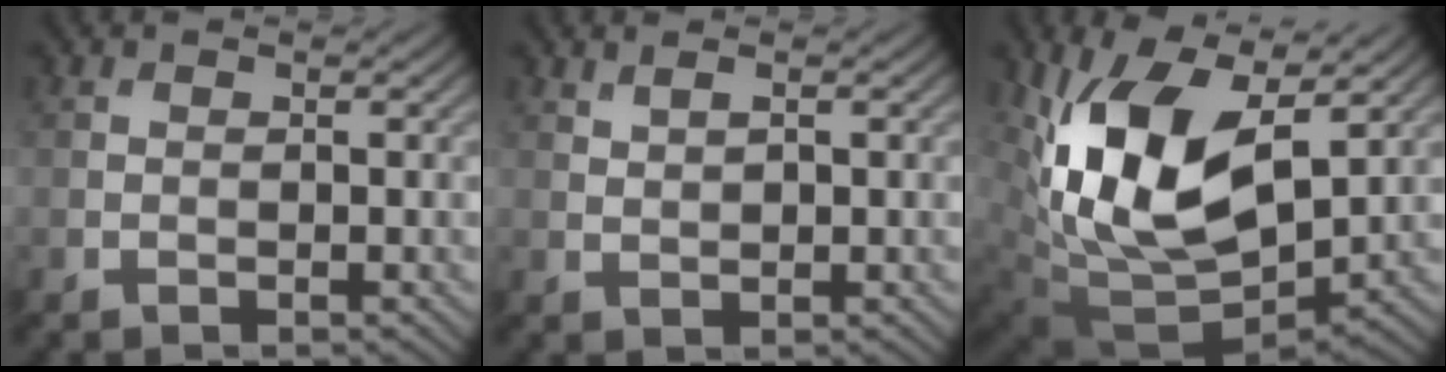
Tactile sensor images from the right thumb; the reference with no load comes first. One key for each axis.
{"total": 1.2, "fx": 0.8, "fy": 0.4, "fz": 0.9, "tx": -0.023, "ty": 0.000, "tz": 0.021}
{"total": 15.3, "fx": 3.6, "fy": 8.5, "fz": 12.2, "tx": -0.261, "ty": -0.013, "tz": 0.077}